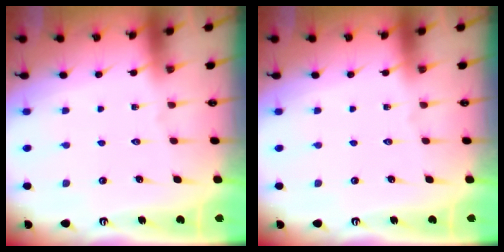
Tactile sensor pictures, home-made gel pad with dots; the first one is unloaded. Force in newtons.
{"total": 0.0}